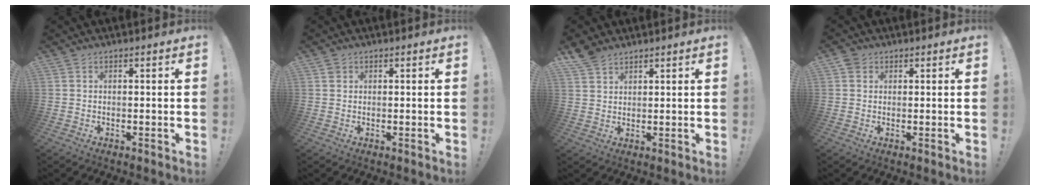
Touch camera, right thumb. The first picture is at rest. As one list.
[{"total": 0.9, "force": [0.6, 0.7, 0.2], "torque": [0.002, -0.002, 0.011]}, {"total": 4.6, "force": [3.8, 2.1, 1.5], "torque": [-0.024, -0.021, 0.072]}, {"total": 2.2, "force": [1.2, 1.8, 0.6], "torque": [-0.009, -0.001, 0.023]}]